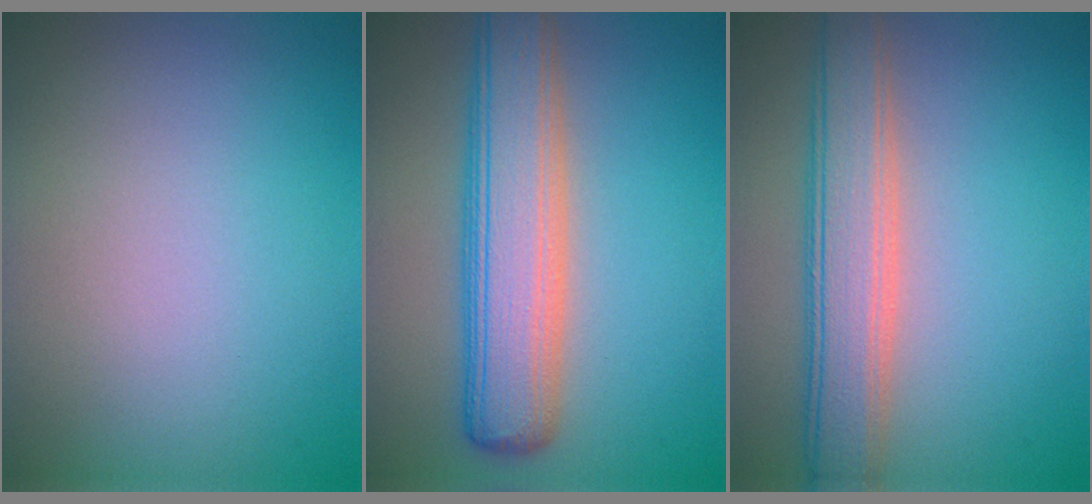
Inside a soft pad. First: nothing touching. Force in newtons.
{"total": 7.3, "press": 7.3, "slide": 0.4}
{"total": 5.3, "press": 5.3, "slide": 0.4}